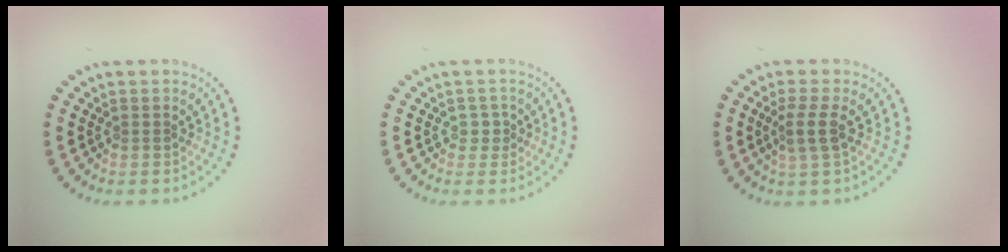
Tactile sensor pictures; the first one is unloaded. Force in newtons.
{"total": 1.2, "press": 1.0, "slide": 0.6}
{"total": 2.2, "press": 1.8, "slide": 1.3}